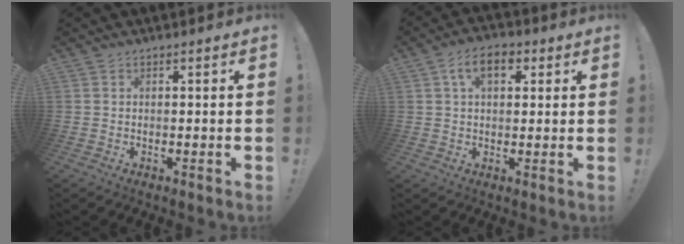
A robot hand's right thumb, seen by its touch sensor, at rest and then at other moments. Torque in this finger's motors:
{"motor_torque": [0.48, 0.48, 0.23, 0.24, 0.01]}